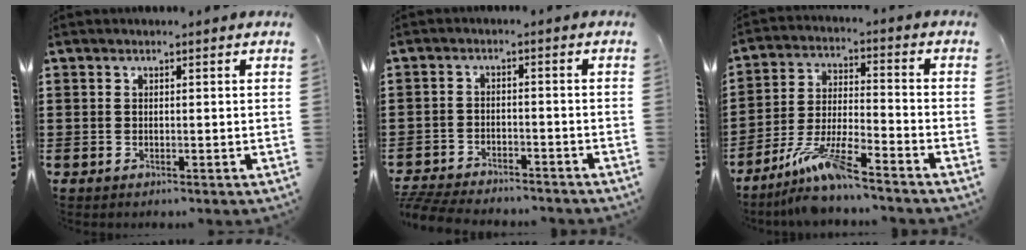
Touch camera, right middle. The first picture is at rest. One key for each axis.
{"total": 4.7, "fx": -4.6, "fy": 0.6, "fz": 0.6, "tx": -0.022, "ty": 0.000, "tz": -0.098}
{"total": 9.2, "fx": -7.4, "fy": 0.5, "fz": 5.4, "tx": -0.120, "ty": -0.010, "tz": -0.147}